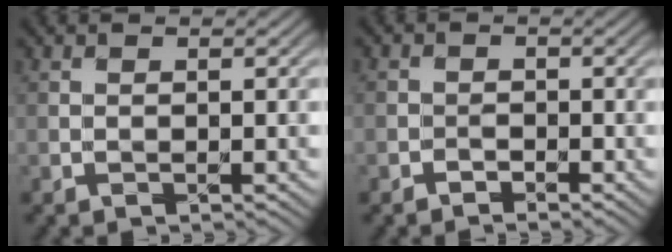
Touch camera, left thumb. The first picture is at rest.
{"total": 2.7, "force": [-0.8, 2.3, -1.1], "torque": [0.038, 0.012, -0.044]}